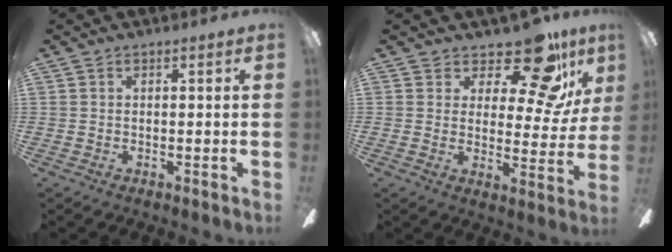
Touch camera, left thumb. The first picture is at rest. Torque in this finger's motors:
{"motor_torque": [0.19, 0.24, -0.09, -0.01, 0.04]}